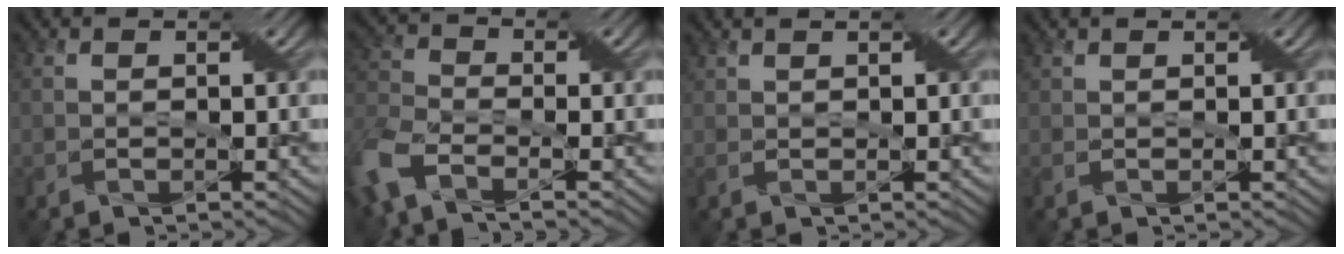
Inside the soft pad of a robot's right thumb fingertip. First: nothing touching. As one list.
[{"total": 8.4, "force": [-4.5, 4.0, 5.9], "torque": [-0.147, -0.018, -0.101]}, {"total": 1.2, "force": [1.1, 0.1, 0.5], "torque": [-0.020, 0.008, 0.024]}, {"total": 0.9, "force": [0.8, 0.2, 0.3], "torque": [-0.014, 0.007, 0.018]}]